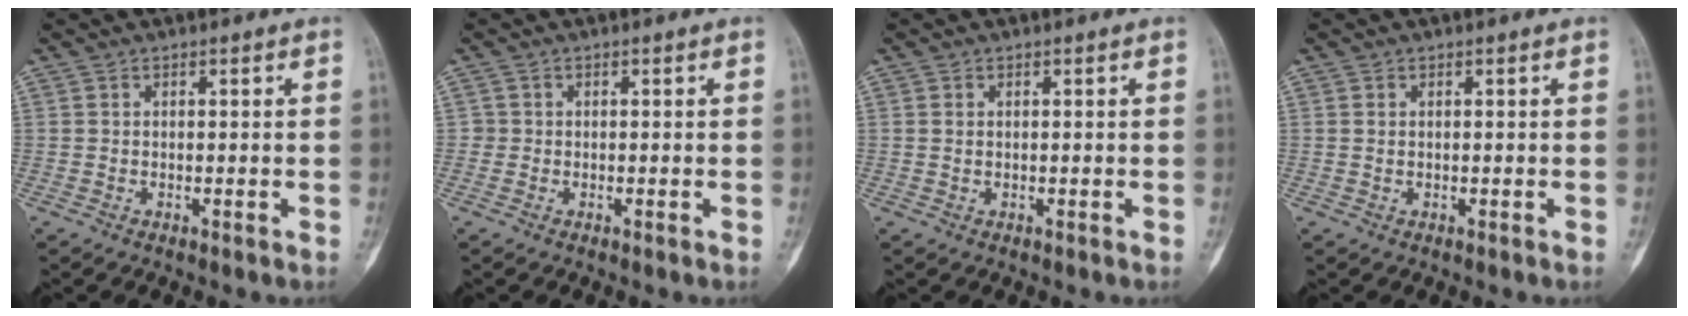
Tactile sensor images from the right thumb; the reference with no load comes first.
{"total": 1.0, "force": [-0.1, 1.0, 0.0], "torque": [0.005, 0.005, -0.005]}
{"total": 0.9, "force": [0.2, 0.7, 0.5], "torque": [-0.011, -0.001, 0.005]}
{"total": 0.7, "force": [0.2, 0.6, 0.4], "torque": [-0.009, 0.000, 0.004]}